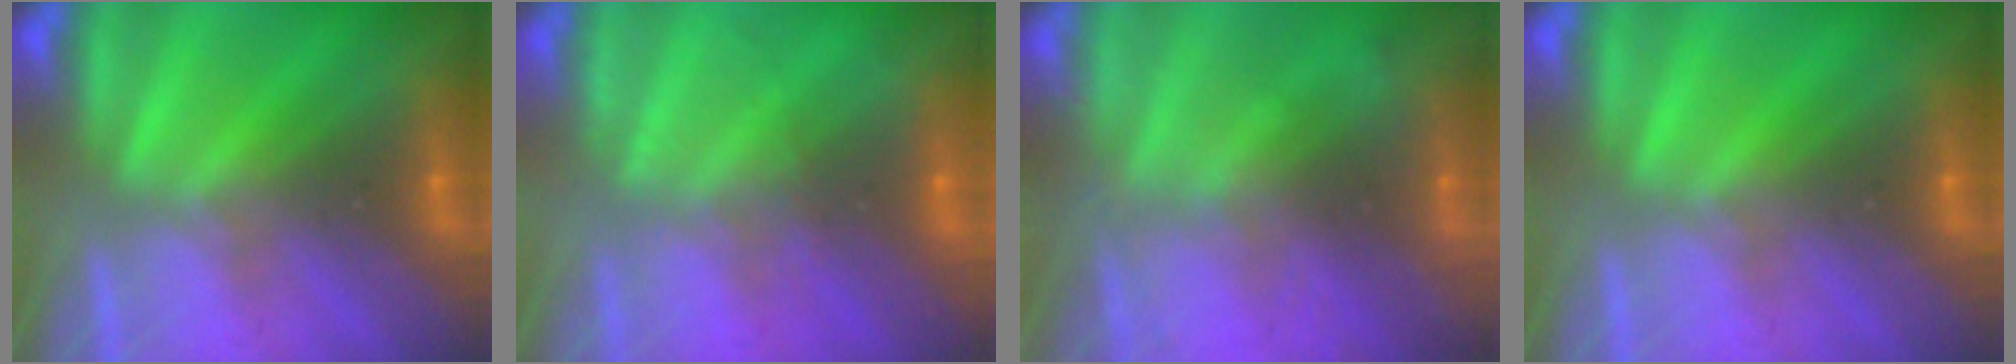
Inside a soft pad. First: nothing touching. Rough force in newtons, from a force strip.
{"total": 1.7}
{"total": 2.1}
{"total": 0.0}